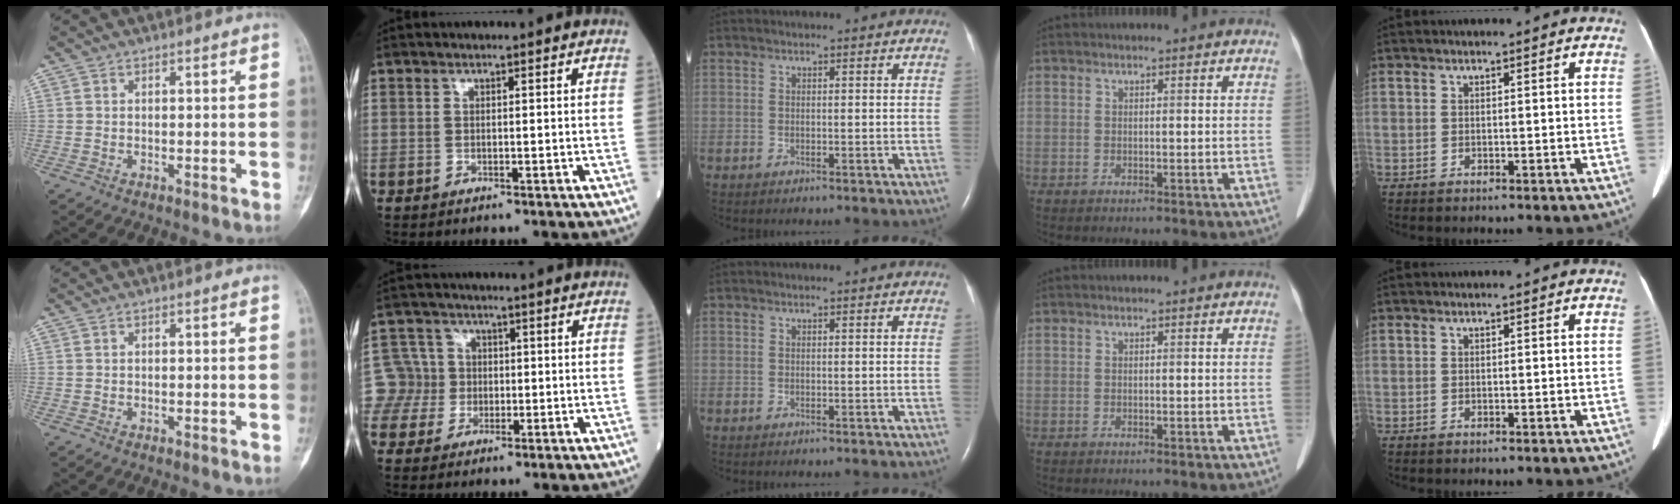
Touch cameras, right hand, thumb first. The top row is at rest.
{"index": {"total": 5.1, "force": [-0.6, 5.1, -0.4], "torque": [0.015, 0.020, -0.012]}}